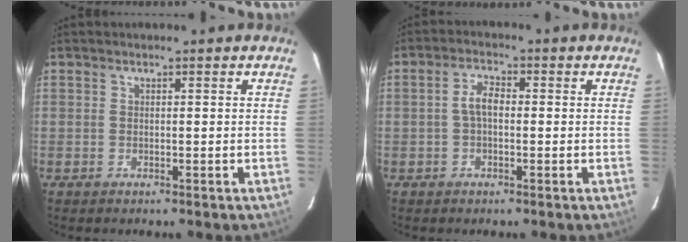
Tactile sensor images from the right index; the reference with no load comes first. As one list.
[{"total": 3.5, "force": [-0.1, 1.8, 3.0], "torque": [-0.063, 0.011, -0.002]}]